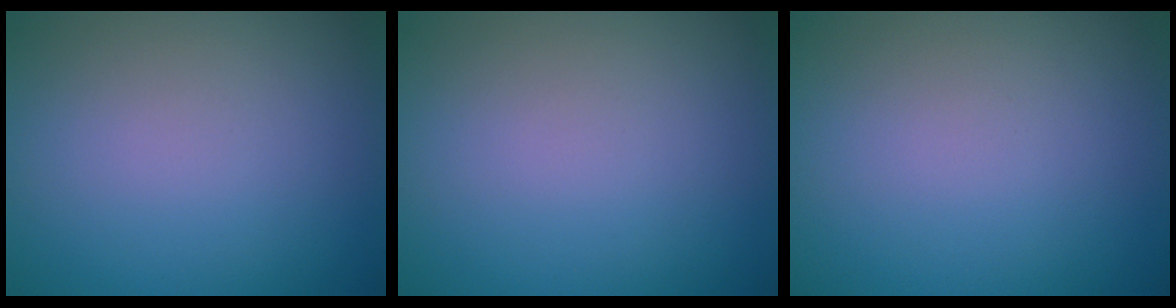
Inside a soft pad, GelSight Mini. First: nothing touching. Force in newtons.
{"total": 0.0}
{"total": 0.0}